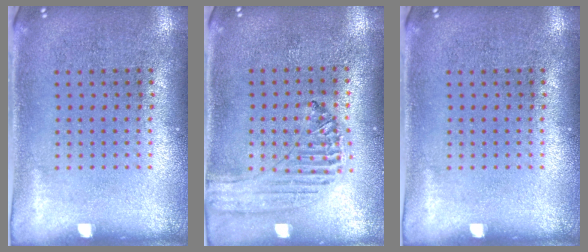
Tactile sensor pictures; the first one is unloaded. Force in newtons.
{"total": 0.6, "press": 0.6, "slide": 0.1}
{"total": 0.0}